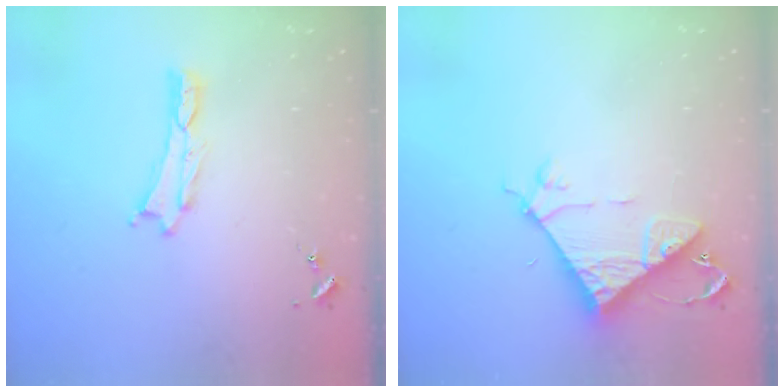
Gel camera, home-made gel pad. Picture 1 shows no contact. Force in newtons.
{"total": 7.7, "press": 7.7, "slide": 0.7}